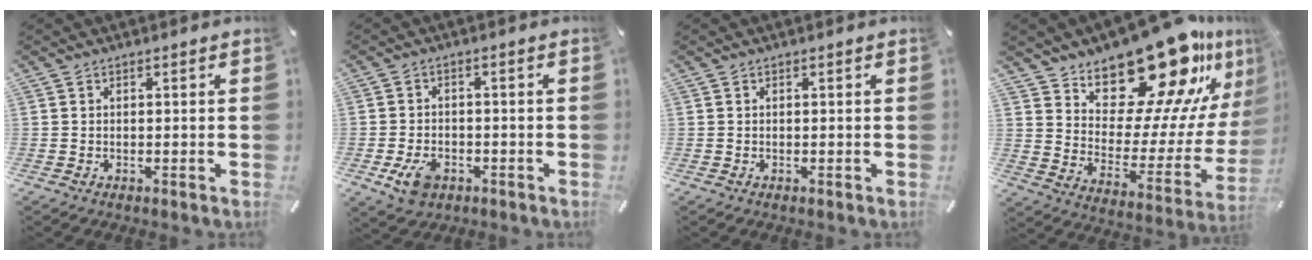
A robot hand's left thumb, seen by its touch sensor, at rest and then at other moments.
{"total": 5.8, "force": [-2.6, 4.1, 3.1], "torque": [-0.068, 0.005, -0.051]}
{"total": 0.0}
{"total": 23.1, "force": [18.7, 9.0, 10.1], "torque": [-0.135, -0.153, 0.311]}